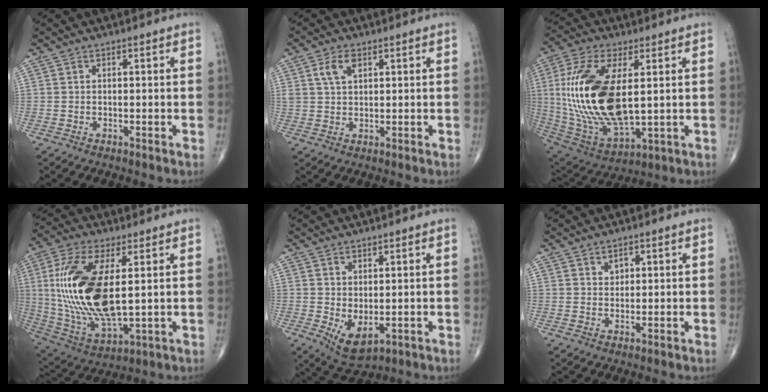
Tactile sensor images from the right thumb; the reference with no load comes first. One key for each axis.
{"total": 4.2, "fx": 1.9, "fy": 2.3, "fz": 2.9, "tx": -0.052, "ty": -0.002, "tz": 0.039}
{"total": 23.3, "fx": 2.4, "fy": 10.7, "fz": 20.5, "tx": -0.428, "ty": -0.021, "tz": 0.057}
{"total": 21.3, "fx": 2.6, "fy": 9.1, "fz": 19.2, "tx": -0.405, "ty": -0.021, "tz": 0.058}
{"total": 5.6, "fx": -0.5, "fy": 2.9, "fz": 4.7, "tx": -0.072, "ty": -0.008, "tz": 0.012}
{"total": 1.9, "fx": 0.9, "fy": 1.4, "fz": 0.9, "tx": -0.005, "ty": -0.005, "tz": 0.014}